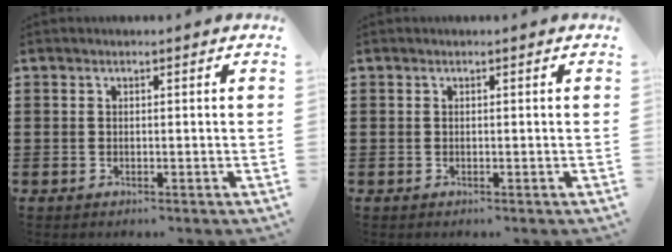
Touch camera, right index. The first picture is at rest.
{"total": 0.0}